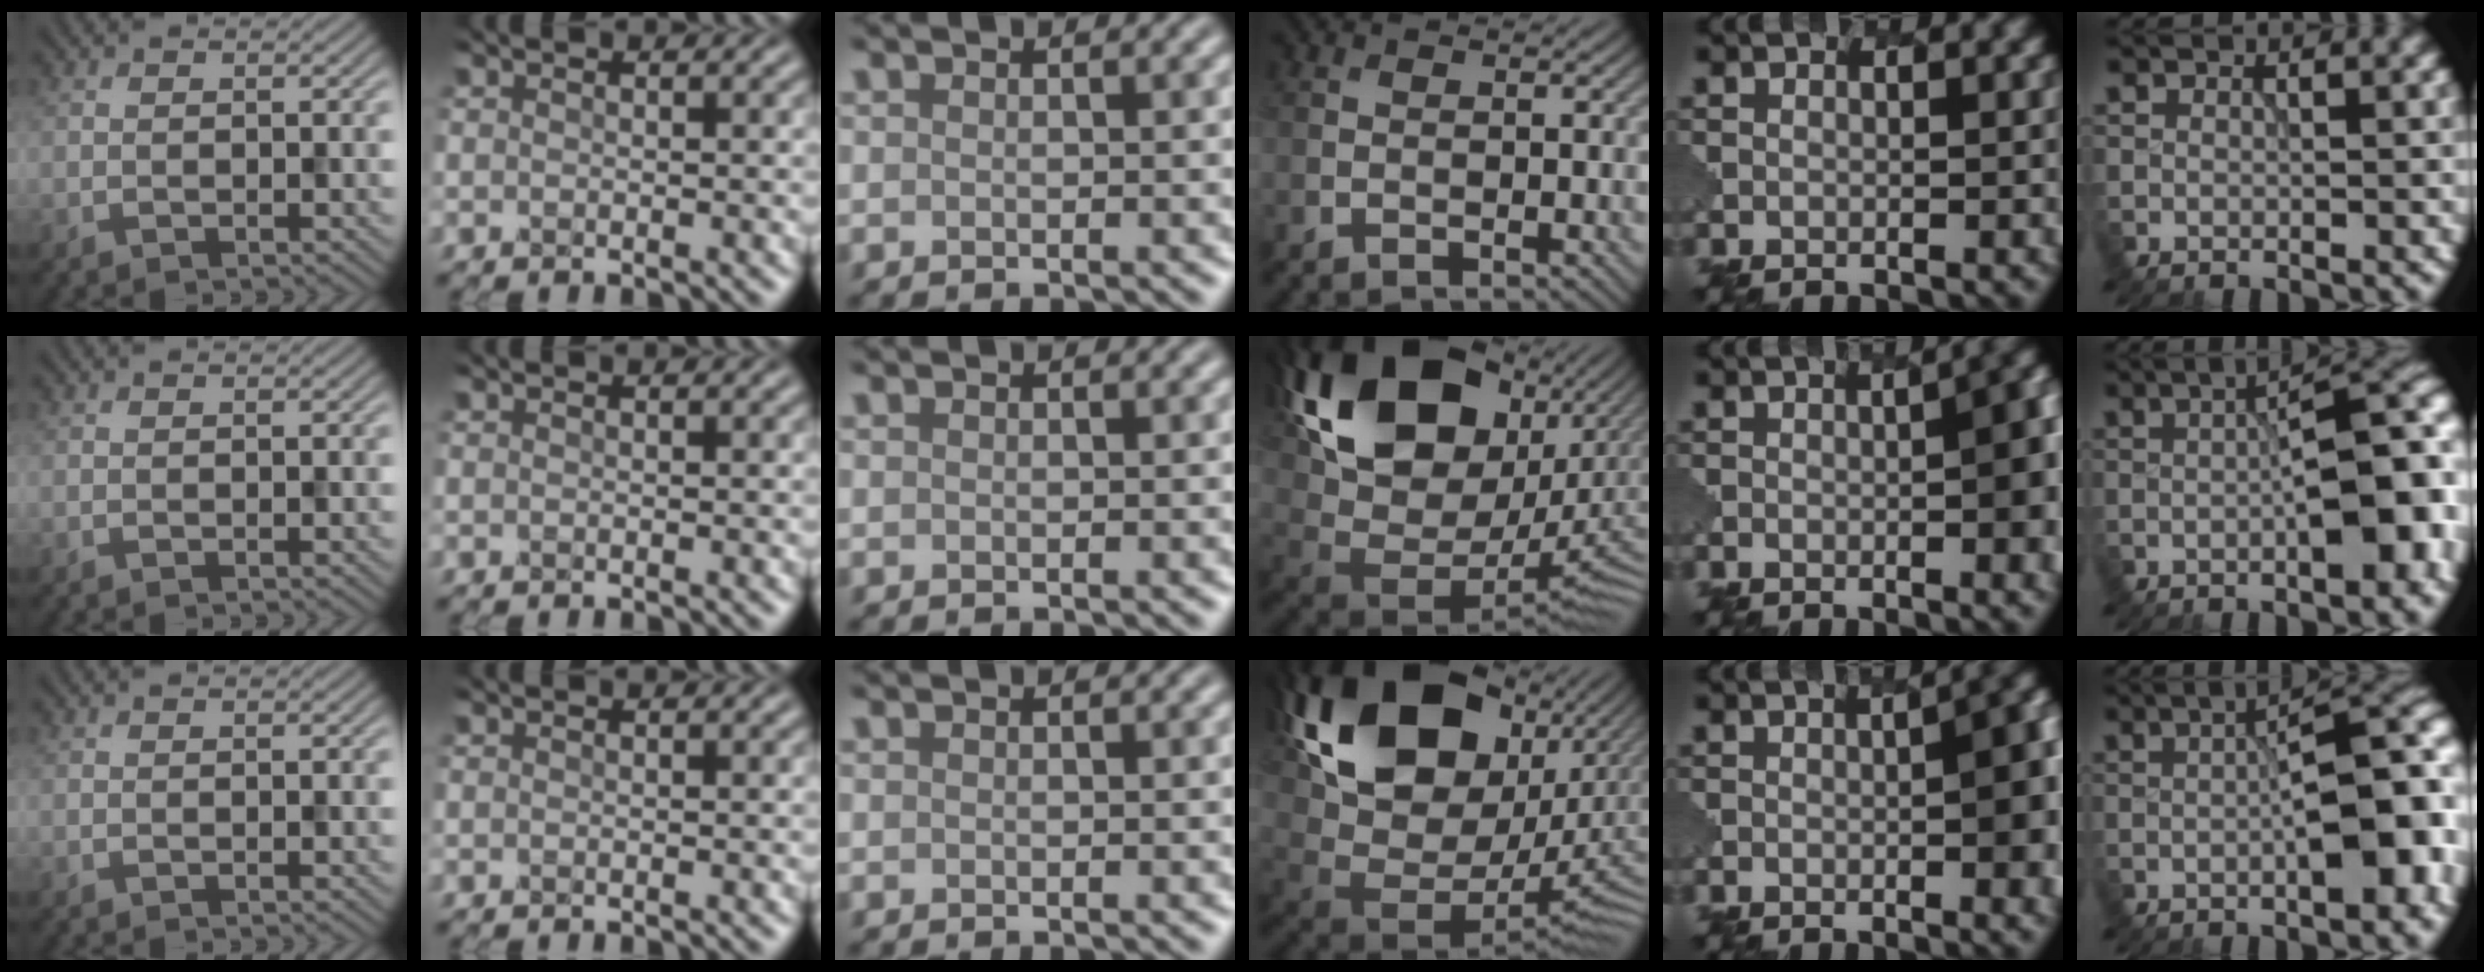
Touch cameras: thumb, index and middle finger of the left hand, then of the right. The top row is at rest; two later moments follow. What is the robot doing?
{"motion": "dispense", "object": "glue stick"}